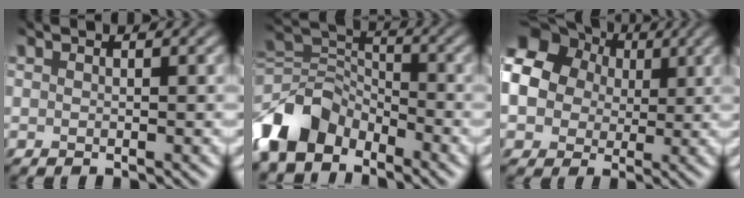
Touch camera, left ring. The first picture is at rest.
{"total": 7.7, "force": [-5.8, 4.3, 2.5], "torque": [-0.063, -0.003, -0.118]}
{"total": 12.5, "force": [2.8, 10.7, 5.9], "torque": [-0.145, 0.019, 0.054]}